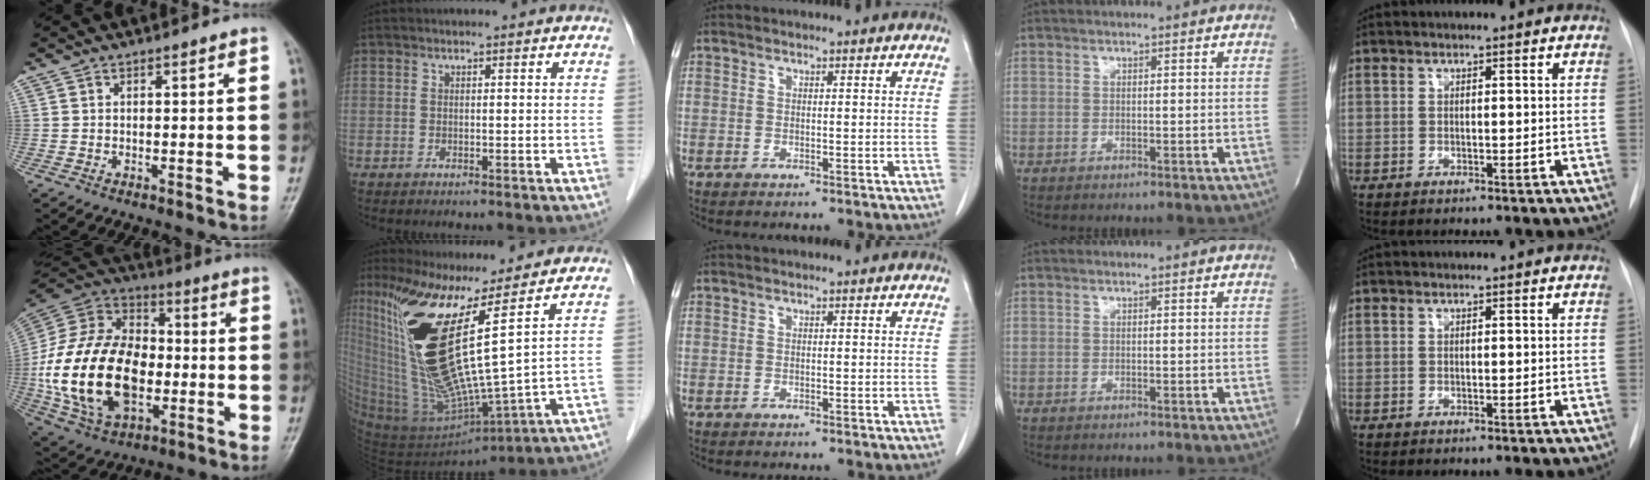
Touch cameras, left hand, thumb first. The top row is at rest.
{"thumb": {"total": 26.8, "force": [-3.7, 17.6, 19.8], "torque": [-0.368, 0.014, -0.055]}, "index": {"total": 18.3, "force": [7.2, 0.3, 16.8], "torque": [-0.328, -0.034, 0.137]}}